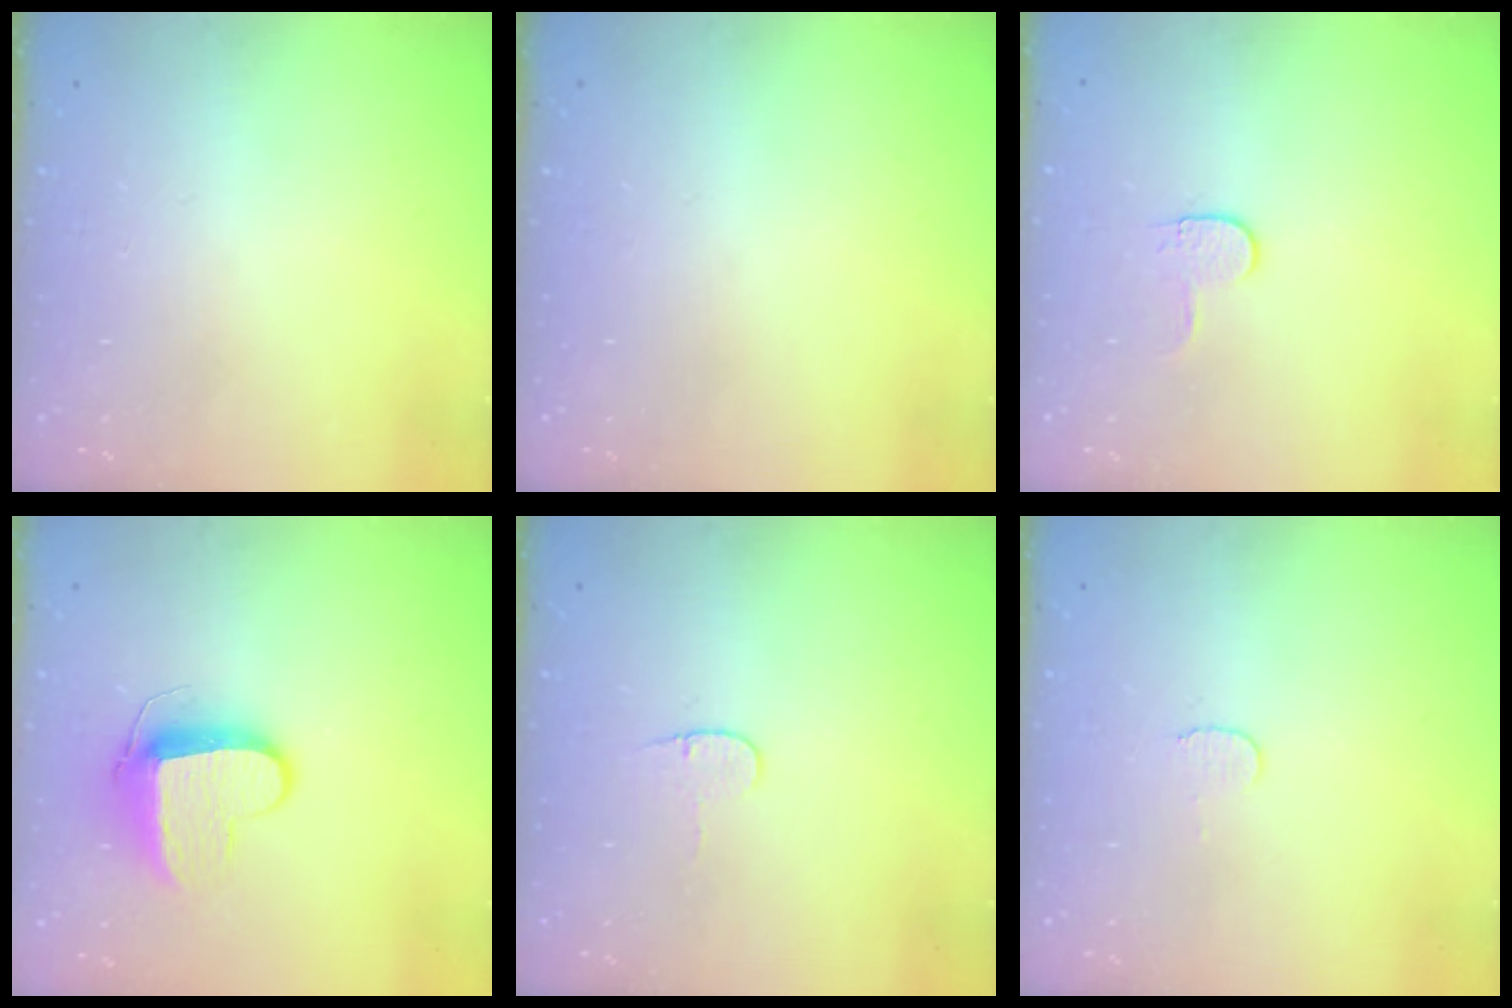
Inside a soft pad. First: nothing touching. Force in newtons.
{"total": 0.0}
{"total": 3.9, "press": 3.8, "slide": 0.5}
{"total": 10.1, "press": 10.1, "slide": 0.5}
{"total": 3.7, "press": 3.7, "slide": 0.4}
{"total": 3.5, "press": 3.5, "slide": 0.3}